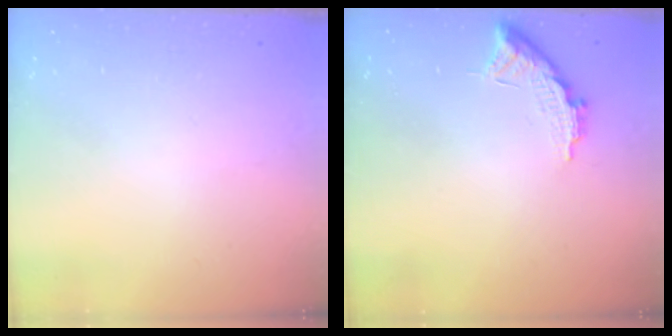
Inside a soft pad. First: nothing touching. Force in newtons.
{"total": 8.3, "press": 8.3, "slide": 0.4}